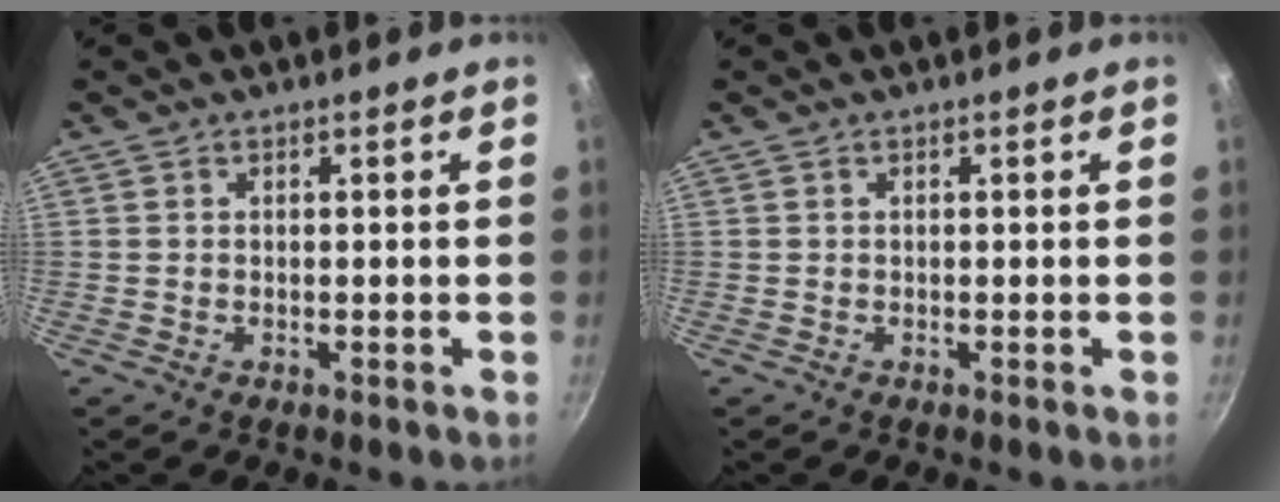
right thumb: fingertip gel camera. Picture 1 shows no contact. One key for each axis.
{"total": 0.0}